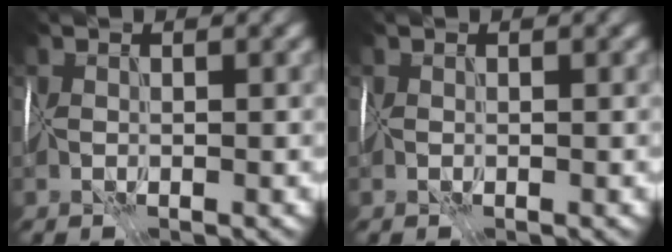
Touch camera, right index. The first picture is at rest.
{"total": 0.0}